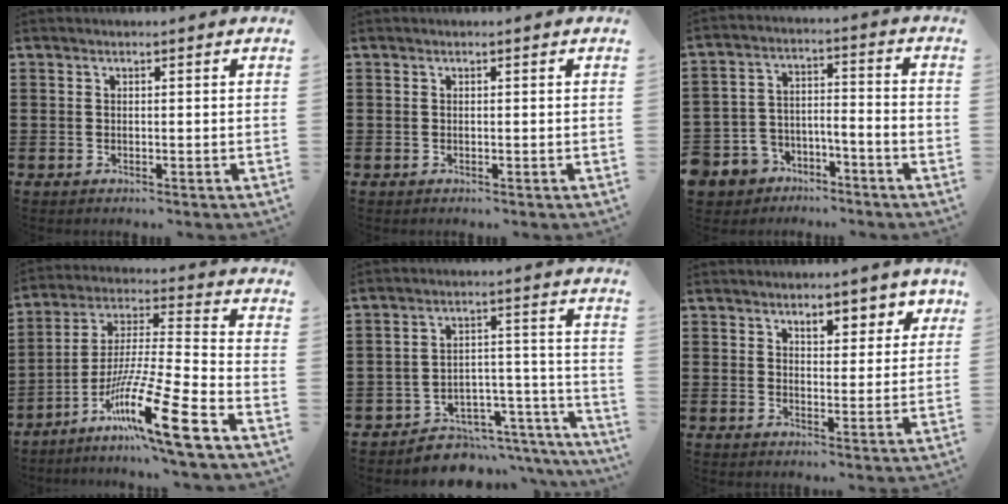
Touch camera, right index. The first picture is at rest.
{"total": 0.0}
{"total": 5.4, "force": [-5.2, 1.5, 0.2], "torque": [-0.036, -0.001, -0.114]}
{"total": 14.7, "force": [-9.3, 0.6, 11.4], "torque": [-0.218, 0.001, -0.174]}
{"total": 4.7, "force": [-3.9, 2.6, 0.8], "torque": [-0.021, 0.010, -0.077]}
{"total": 4.3, "force": [3.0, 2.2, 2.2], "torque": [-0.031, -0.002, 0.047]}